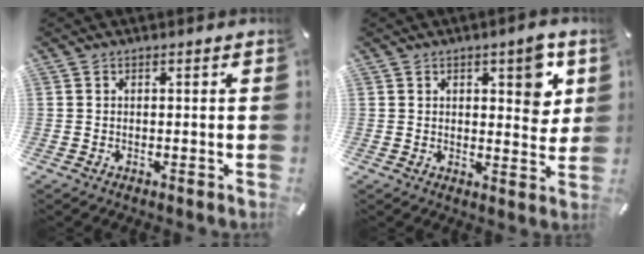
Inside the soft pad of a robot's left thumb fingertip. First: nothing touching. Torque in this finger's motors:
{"motor_torque": [0.27, -0.33, 0.20, 0.29, -0.02]}